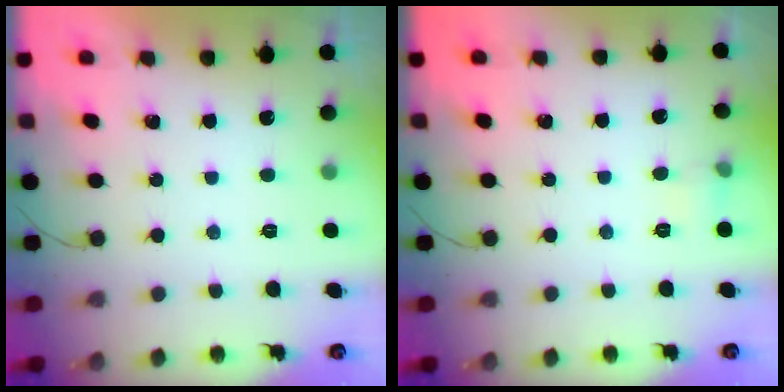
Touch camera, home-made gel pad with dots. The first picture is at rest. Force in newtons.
{"total": 4.6, "press": 4.4, "slide": 1.4}